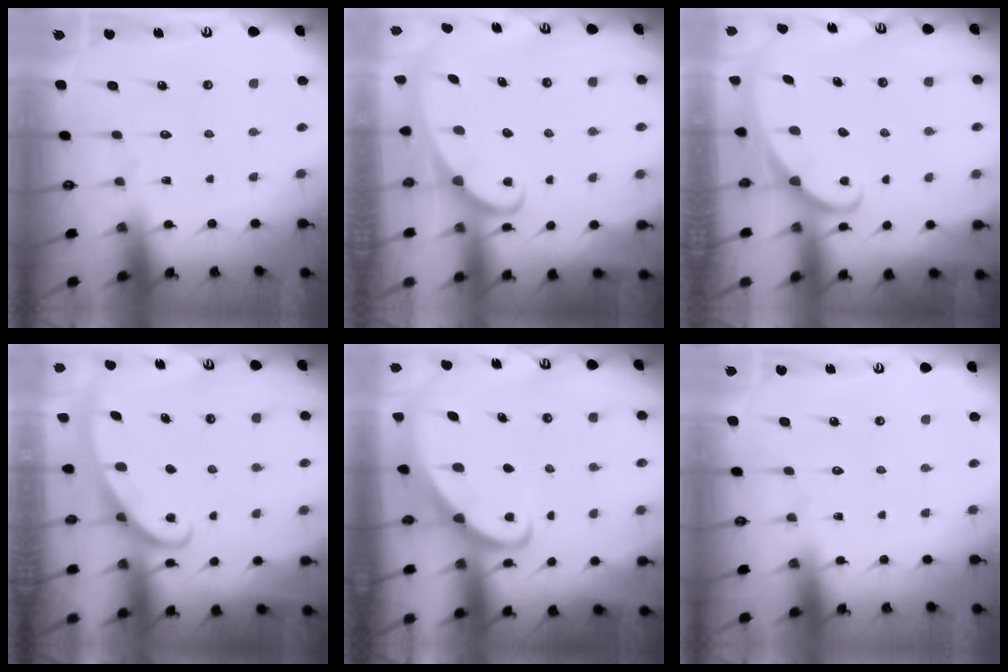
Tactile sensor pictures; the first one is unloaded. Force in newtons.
{"total": 2.4, "press": 2.3, "slide": 0.4}
{"total": 1.8, "press": 1.8, "slide": 0.1}
{"total": 3.0, "press": 3.0, "slide": 0.4}
{"total": 3.2, "press": 3.2, "slide": 0.4}
{"total": 0.0}